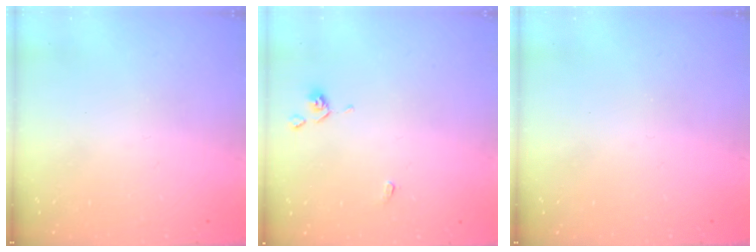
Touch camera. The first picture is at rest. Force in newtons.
{"total": 1.8, "press": 1.8, "slide": 0.3}
{"total": 0.0}